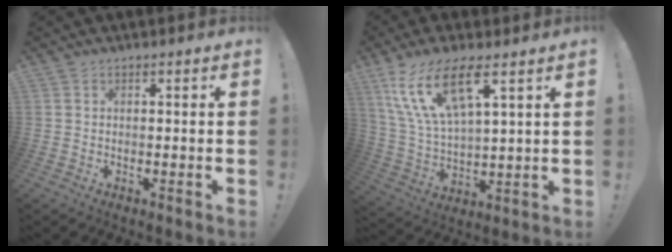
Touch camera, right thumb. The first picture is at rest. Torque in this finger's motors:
{"motor_torque": [0.32, 1.11, 0.34, 0.38, 0.61]}